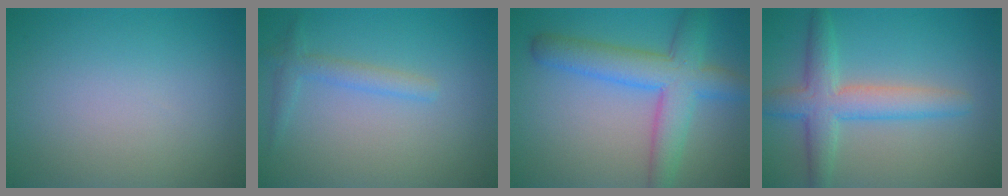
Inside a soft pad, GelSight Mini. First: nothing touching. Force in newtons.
{"total": 1.9, "press": 1.9, "slide": 0.1}
{"total": 6.6, "press": 6.6, "slide": 0.2}
{"total": 4.9, "press": 4.9, "slide": 0.1}